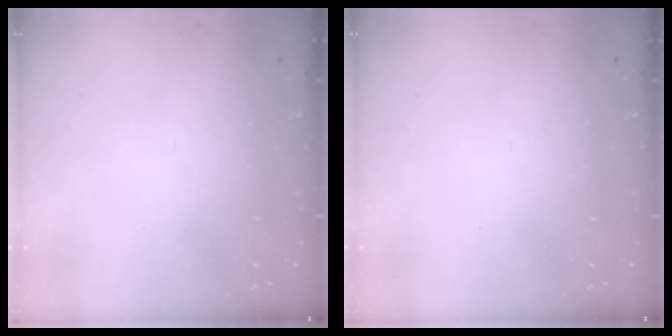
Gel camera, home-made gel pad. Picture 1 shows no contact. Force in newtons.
{"total": 0.0}